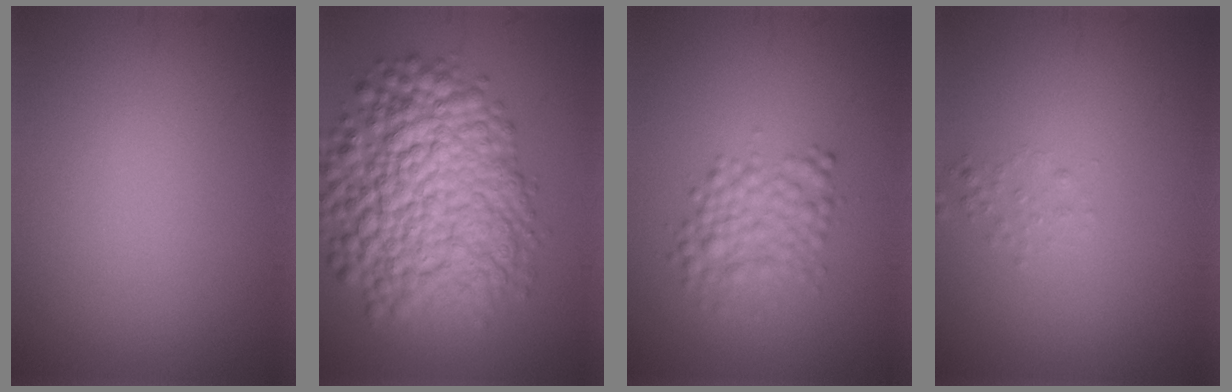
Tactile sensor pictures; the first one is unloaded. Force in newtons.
{"total": 12.2, "press": 12.2, "slide": 0.5}
{"total": 3.3, "press": 3.3, "slide": 0.0}
{"total": 0.8, "press": 0.8, "slide": 0.1}